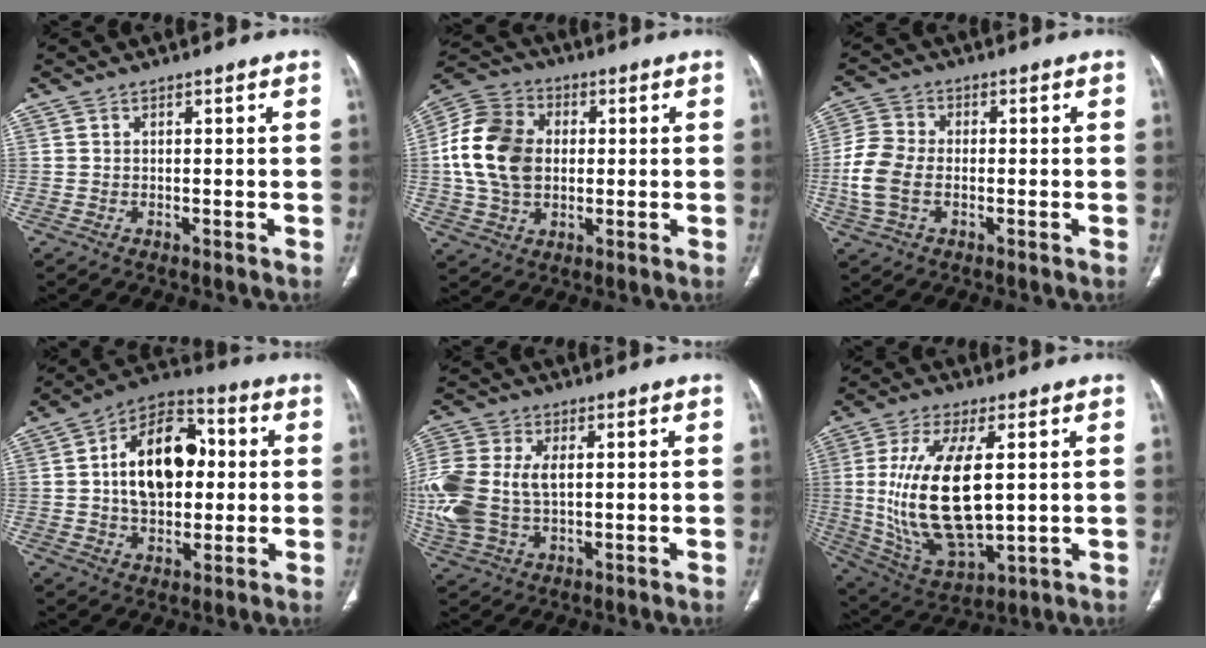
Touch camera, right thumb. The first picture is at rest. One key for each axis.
{"total": 15.6, "fx": 0.7, "fy": 11.6, "fz": 10.4, "tx": -0.186, "ty": 0.019, "tz": 0.011}
{"total": 8.5, "fx": -1.6, "fy": 5.5, "fz": 6.2, "tx": -0.148, "ty": 0.011, "tz": -0.035}
{"total": 17.7, "fx": 1.9, "fy": 11.4, "fz": 13.3, "tx": -0.179, "ty": 0.024, "tz": 0.026}
{"total": 16.8, "fx": 0.7, "fy": 10.9, "fz": 12.8, "tx": -0.330, "ty": 0.005, "tz": 0.021}
{"total": 19.7, "fx": 1.7, "fy": 8.9, "fz": 17.5, "tx": -0.343, "ty": -0.018, "tz": 0.049}